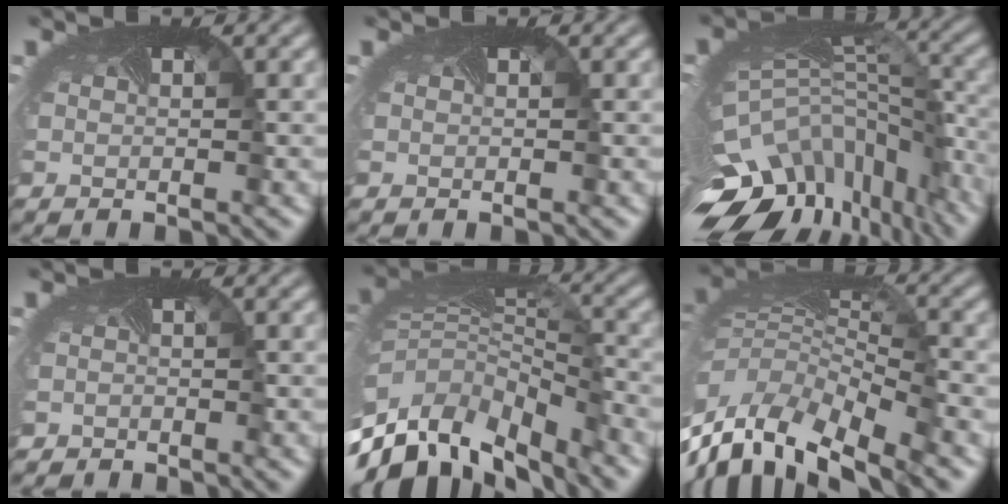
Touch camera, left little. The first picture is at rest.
{"total": 0.0}
{"total": 15.0, "force": [-8.8, 8.1, 9.1], "torque": [-0.202, -0.037, -0.100]}
{"total": 1.7, "force": [-1.5, 0.1, -0.7], "torque": [0.009, -0.017, -0.031]}
{"total": 14.1, "force": [-9.9, 6.5, 7.6], "torque": [-0.195, -0.035, -0.148]}
{"total": 10.7, "force": [-6.4, 5.3, 6.7], "torque": [-0.164, -0.019, -0.106]}